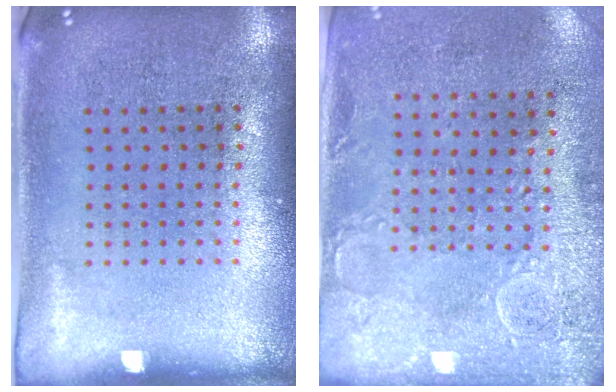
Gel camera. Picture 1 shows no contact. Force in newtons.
{"total": 2.9, "press": 2.3, "slide": 1.8}